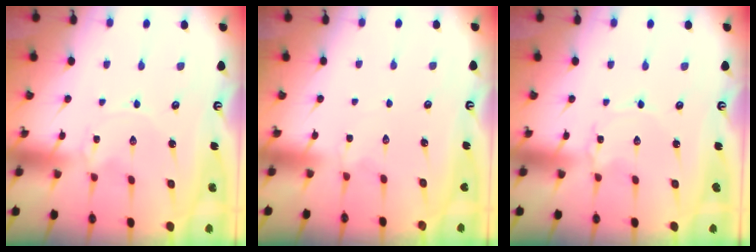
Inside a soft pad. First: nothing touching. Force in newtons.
{"total": 1.6, "press": 1.6, "slide": 0.4}
{"total": 0.9, "press": 0.9, "slide": 0.1}